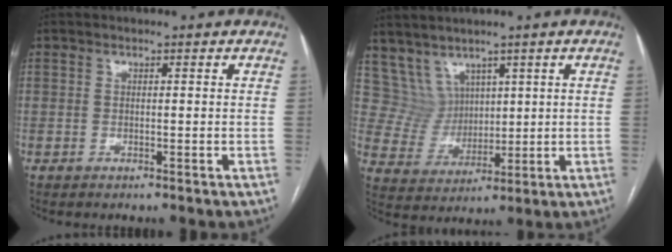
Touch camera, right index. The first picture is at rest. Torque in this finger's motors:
{"motor_torque": [-0.09, 0.11, 0.00, 0.00]}